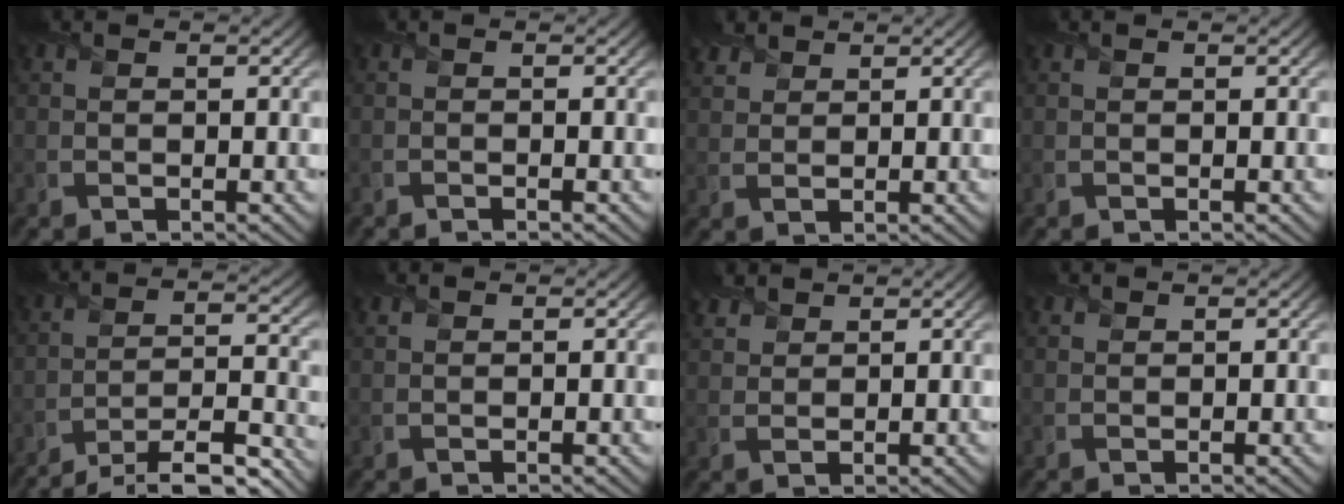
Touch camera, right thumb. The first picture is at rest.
{"total": 0.5, "force": [-0.5, 0.0, 0.2], "torque": [-0.004, -0.001, -0.011]}
{"total": 2.9, "force": [2.2, 1.7, 1.0], "torque": [-0.027, 0.008, 0.047]}
{"total": 0.0}
{"total": 11.7, "force": [-10.1, 1.9, 5.7], "torque": [-0.099, 0.001, -0.155]}
{"total": 0.7, "force": [0.6, 0.2, 0.4], "torque": [-0.012, 0.003, 0.012]}
{"total": 3.0, "force": [2.4, 1.5, 1.0], "torque": [-0.028, 0.008, 0.053]}
{"total": 0.7, "force": [0.7, 0.3, 0.1], "torque": [-0.006, 0.001, 0.017]}